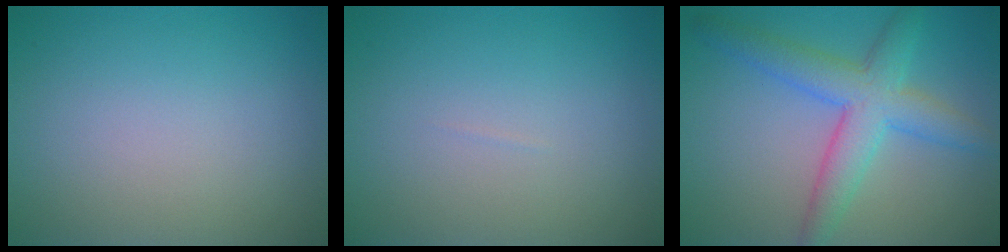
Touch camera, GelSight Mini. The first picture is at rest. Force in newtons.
{"total": 0.0}
{"total": 5.5, "press": 5.5, "slide": 0.1}